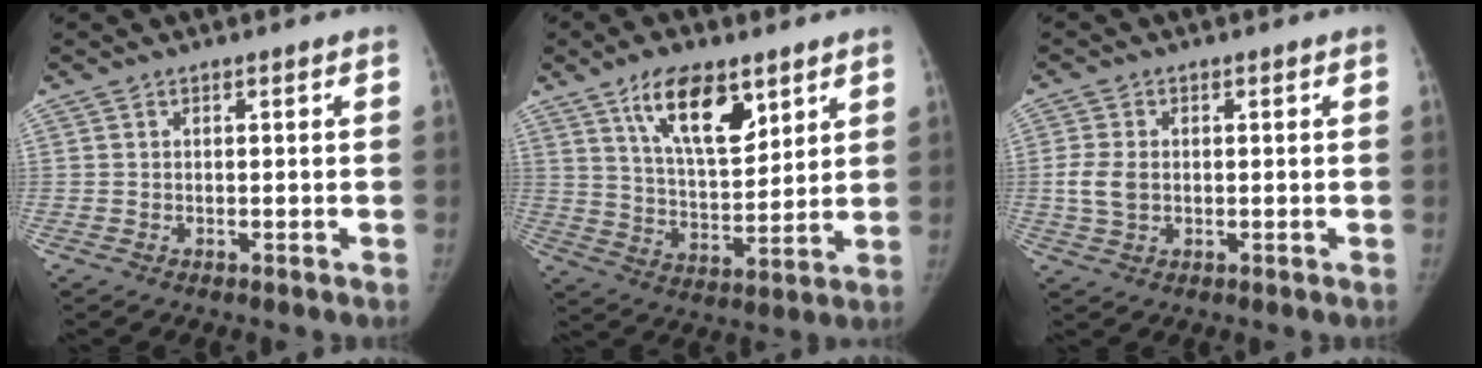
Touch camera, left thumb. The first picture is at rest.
{"total": 13.9, "force": [7.9, 6.2, 9.6], "torque": [-0.127, -0.048, 0.144]}
{"total": 4.3, "force": [-0.1, 3.1, 2.9], "torque": [-0.059, -0.004, 0.000]}